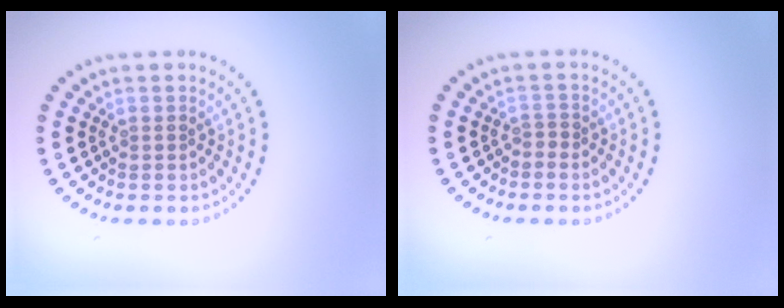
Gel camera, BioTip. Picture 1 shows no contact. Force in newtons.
{"total": 0.6, "press": 0.2, "slide": 0.6}